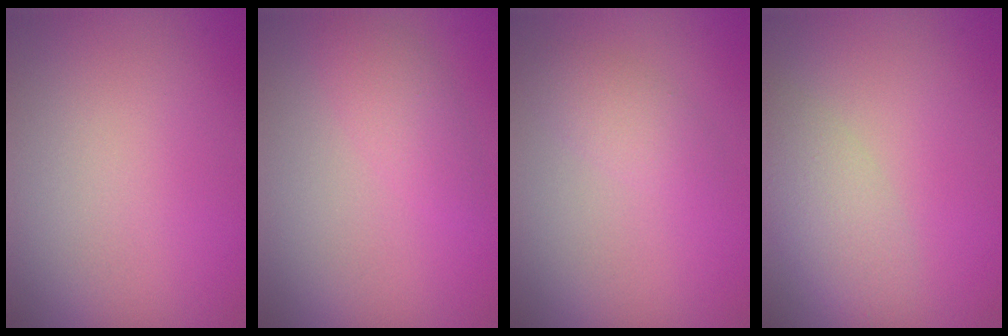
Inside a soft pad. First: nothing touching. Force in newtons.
{"total": 1.9, "press": 1.9, "slide": 0.1}
{"total": 1.7, "press": 1.7, "slide": 0.0}
{"total": 3.3, "press": 3.3, "slide": 0.3}